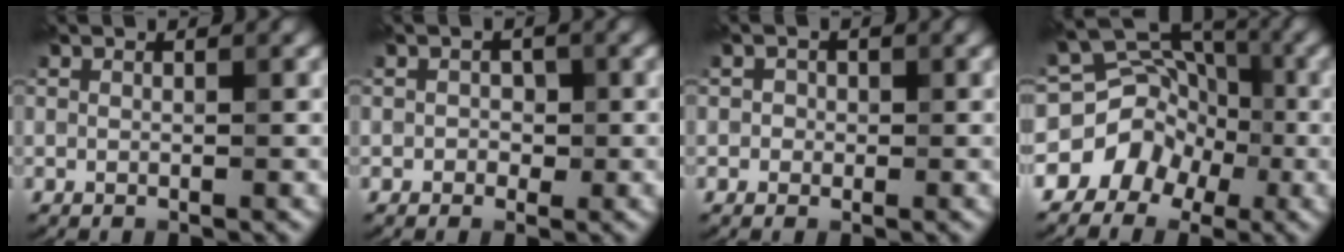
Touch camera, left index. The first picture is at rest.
{"total": 1.1, "force": [-0.3, 1.1, 0.2], "torque": [0.015, 0.006, -0.011]}
{"total": 1.1, "force": [-0.2, 1.1, 0.1], "torque": [0.011, 0.004, -0.011]}
{"total": 5.6, "force": [-2.5, 4.8, 1.4], "torque": [0.014, 0.029, -0.052]}